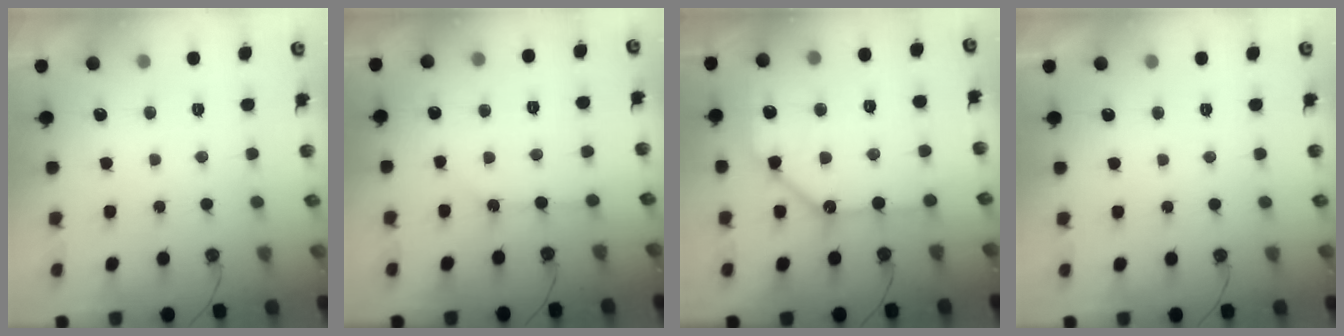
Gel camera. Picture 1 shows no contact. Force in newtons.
{"total": 2.0, "press": 2.0, "slide": 0.1}
{"total": 15.2, "press": 15.0, "slide": 1.9}
{"total": 0.0}